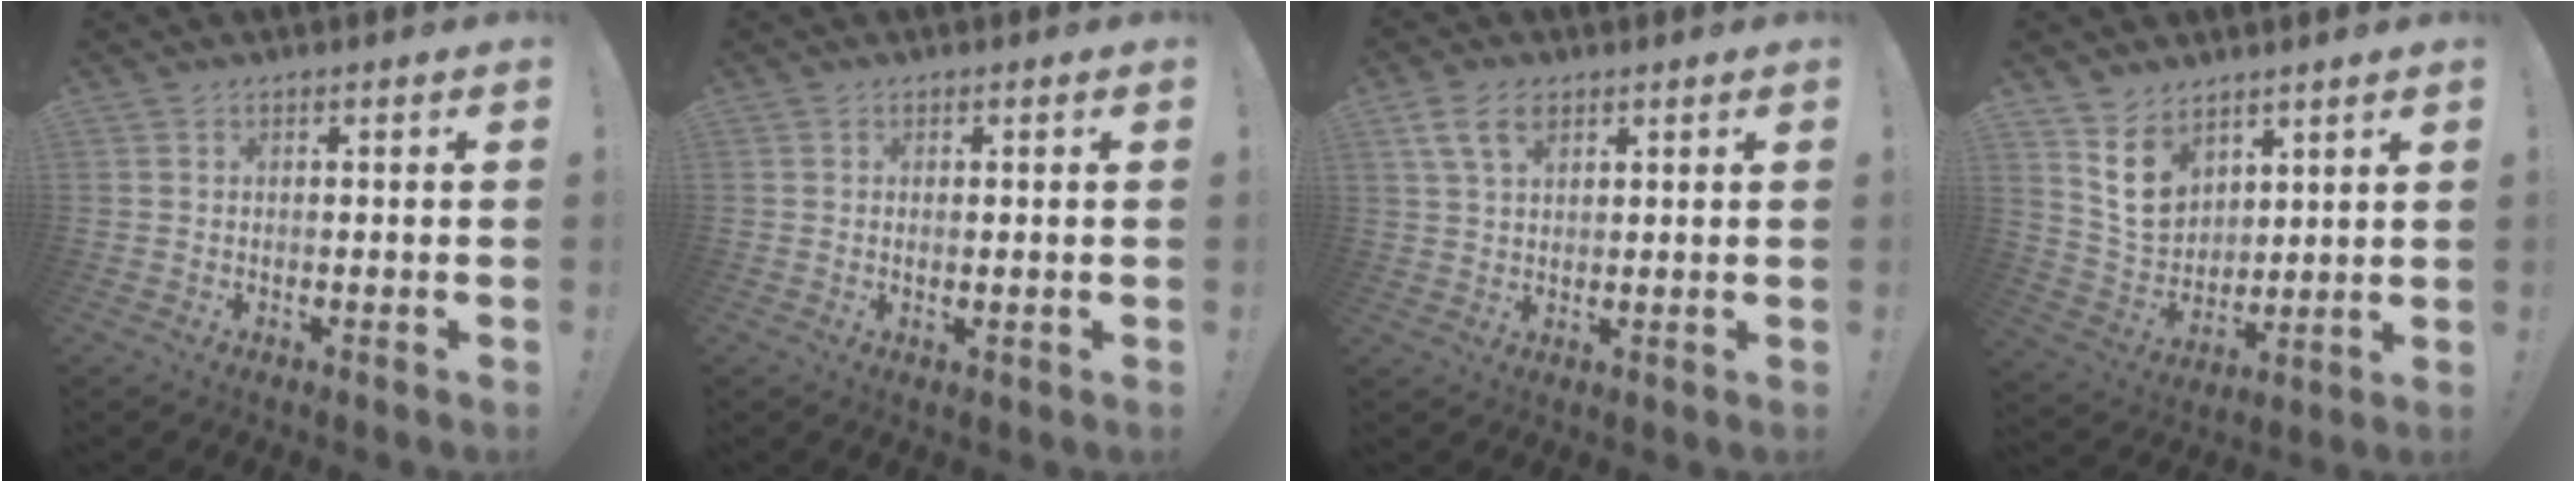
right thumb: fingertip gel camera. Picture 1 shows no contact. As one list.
[{"total": 1.1, "force": [0.7, 0.2, 0.9], "torque": [-0.001, -0.006, 0.009]}, {"total": 7.8, "force": [4.0, 4.7, 4.8], "torque": [-0.086, -0.003, 0.080]}, {"total": 11.9, "force": [7.1, 8.4, 4.5], "torque": [-0.075, -0.043, 0.144]}]